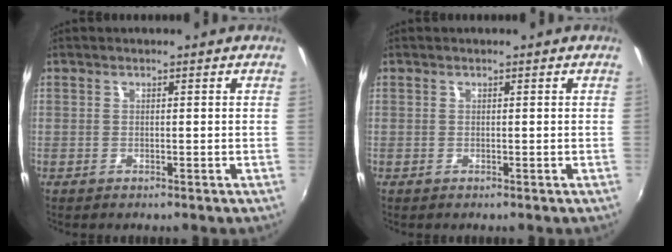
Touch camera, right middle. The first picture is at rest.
{"total": 0.0}